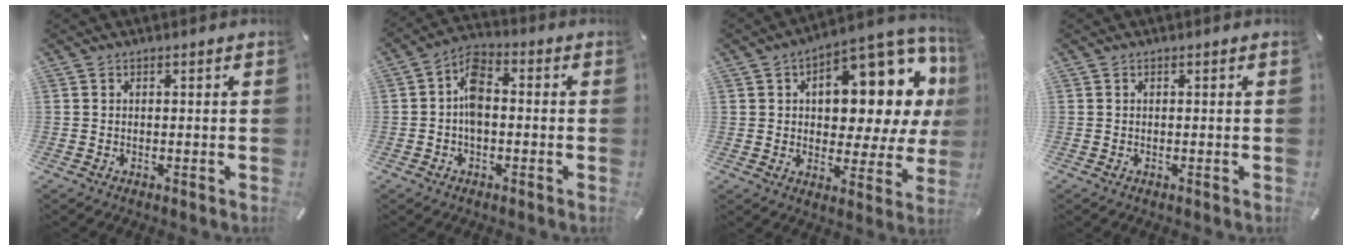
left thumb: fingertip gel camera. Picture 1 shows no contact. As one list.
[{"total": 7.3, "force": [-1.1, 4.5, 5.6], "torque": [-0.110, 0.018, -0.019]}, {"total": 15.9, "force": [6.5, 8.3, 11.9], "torque": [-0.136, -0.069, 0.096]}, {"total": 0.0}]